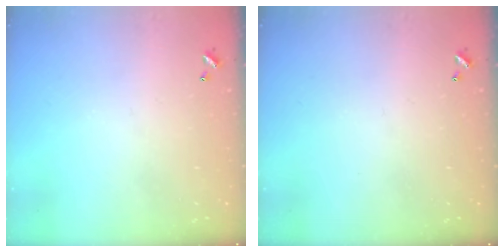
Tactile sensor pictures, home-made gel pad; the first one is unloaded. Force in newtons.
{"total": 0.0}